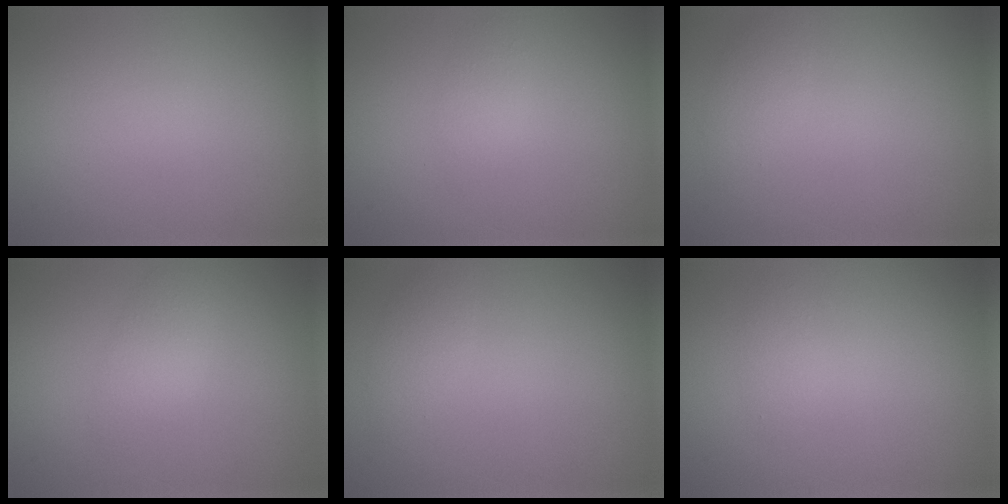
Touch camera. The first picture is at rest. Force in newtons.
{"total": 1.1, "press": 1.1, "slide": 0.1}
{"total": 1.2, "press": 1.2, "slide": 0.1}
{"total": 2.0, "press": 2.0, "slide": 0.1}
{"total": 1.2, "press": 1.2, "slide": 0.1}
{"total": 0.8, "press": 0.8, "slide": 0.0}